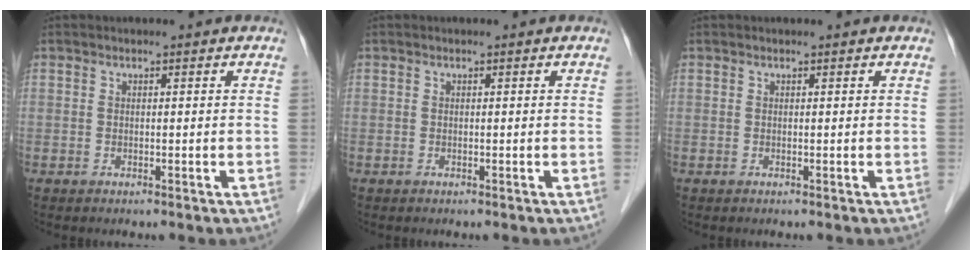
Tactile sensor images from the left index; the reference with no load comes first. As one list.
[{"total": 0.0}, {"total": 0.0}]